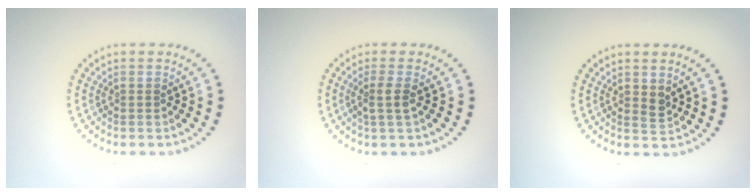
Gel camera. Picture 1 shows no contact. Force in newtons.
{"total": 1.7, "press": 1.4, "slide": 1.0}
{"total": 1.1, "press": 1.0, "slide": 0.5}